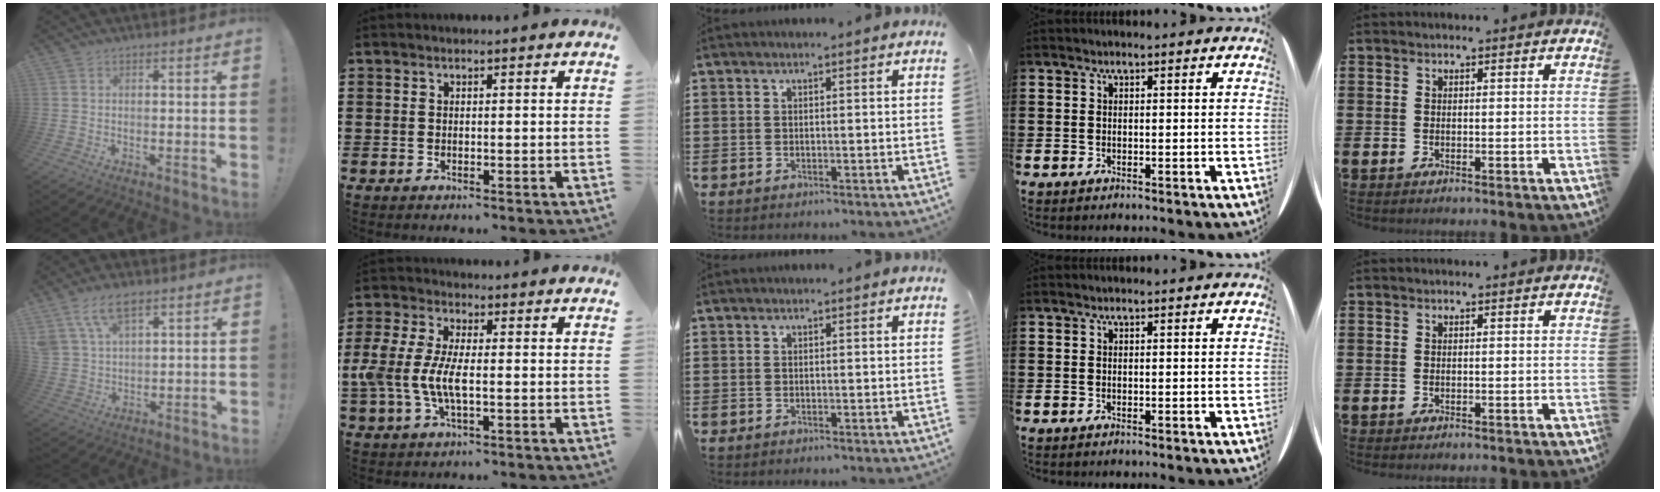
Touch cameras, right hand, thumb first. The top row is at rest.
{"thumb": {"total": 9.7, "force": [5.9, 5.1, 5.8], "torque": [-0.107, -0.015, 0.116]}, "index": {"total": 7.0, "force": [-1.3, 3.1, 6.1], "torque": [-0.149, -0.006, -0.034]}}